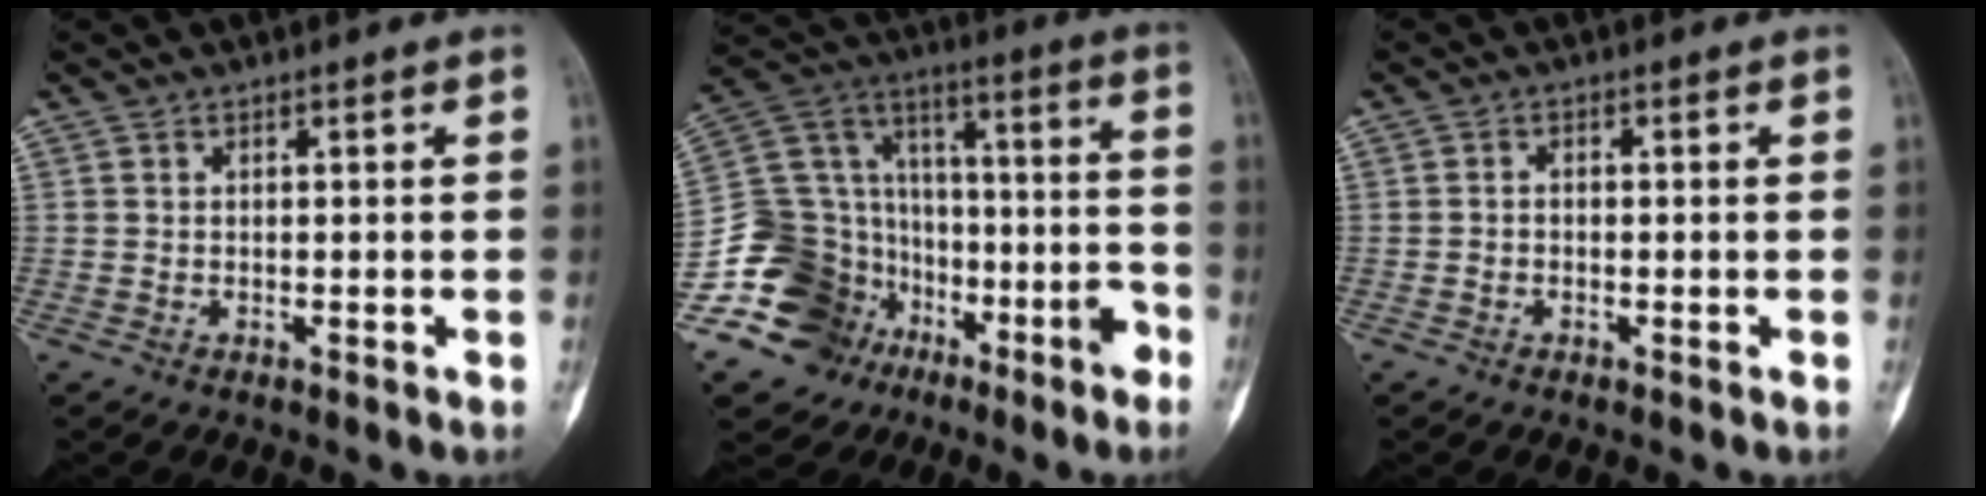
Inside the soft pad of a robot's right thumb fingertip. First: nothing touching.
{"total": 22.8, "force": [-12.7, 17.1, 8.0], "torque": [-0.116, 0.138, -0.210]}
{"total": 0.8, "force": [-0.3, 0.6, 0.4], "torque": [0.000, 0.003, -0.010]}